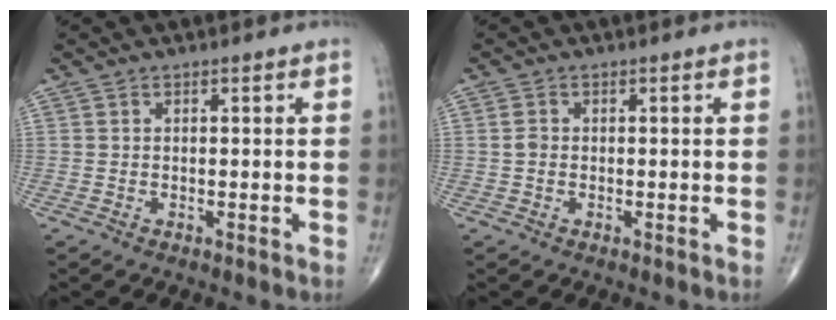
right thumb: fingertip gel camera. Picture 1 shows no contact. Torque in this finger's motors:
{"motor_torque": [0.16, -0.86, 0.25, 0.12, -0.03]}